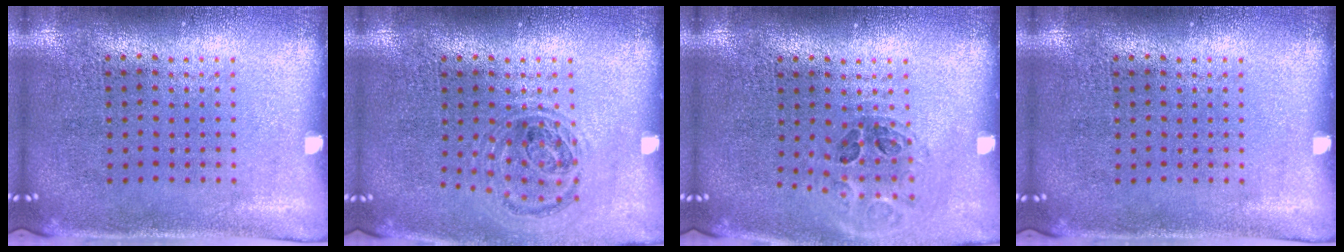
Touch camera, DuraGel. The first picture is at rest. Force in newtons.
{"total": 0.9, "press": 0.9, "slide": 0.2}
{"total": 1.0, "press": 1.0, "slide": 0.1}
{"total": 0.0}